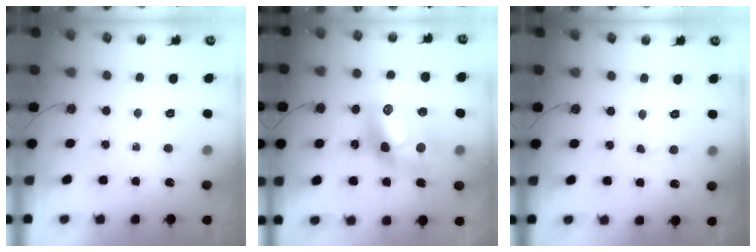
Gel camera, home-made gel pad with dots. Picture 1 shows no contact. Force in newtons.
{"total": 15.7, "press": 15.6, "slide": 1.4}
{"total": 3.7, "press": 3.7, "slide": 0.5}